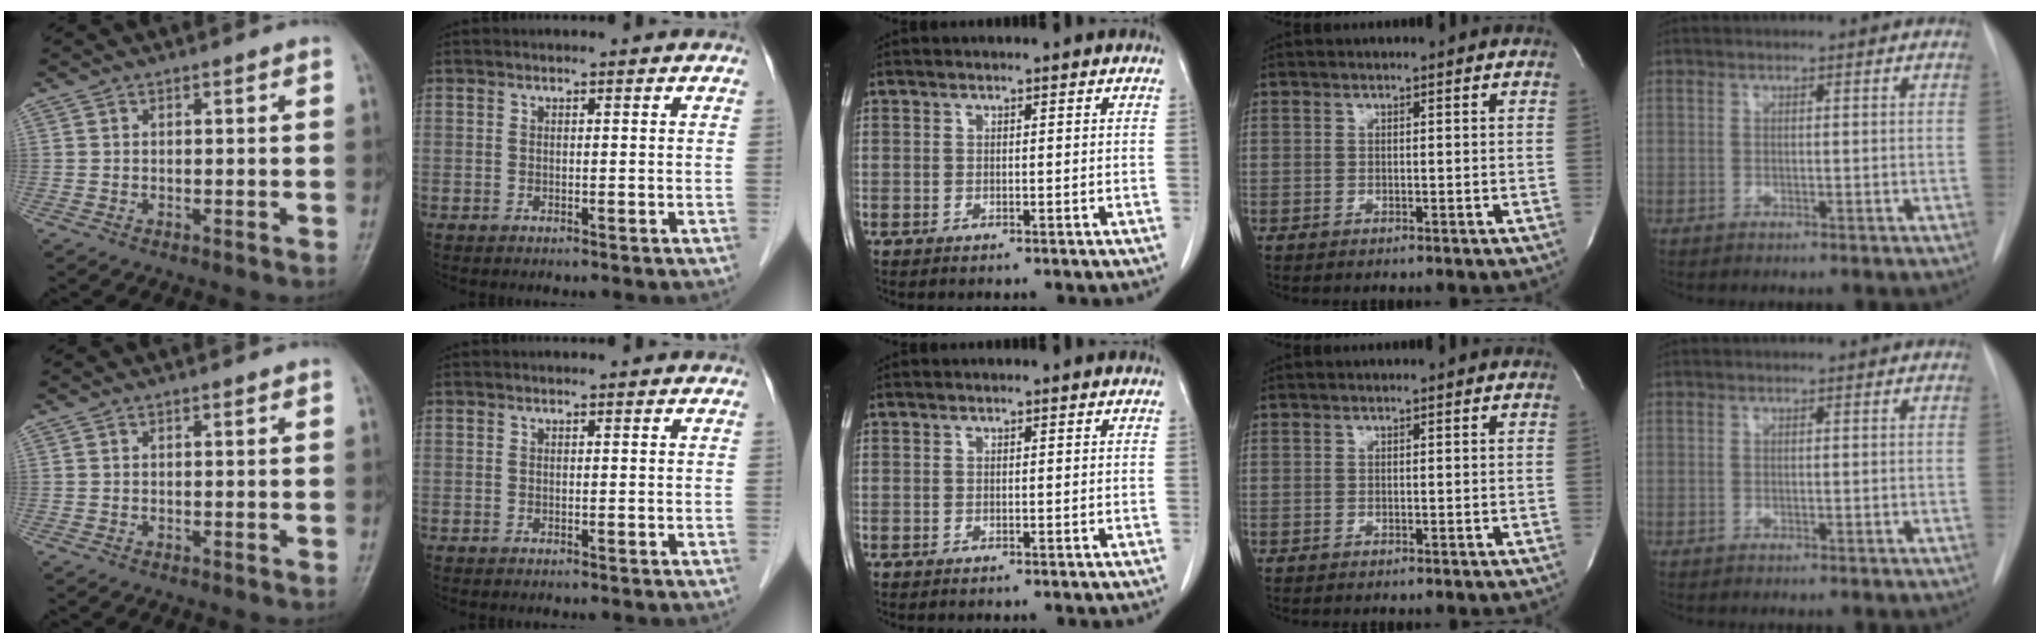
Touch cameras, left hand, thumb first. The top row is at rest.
{}